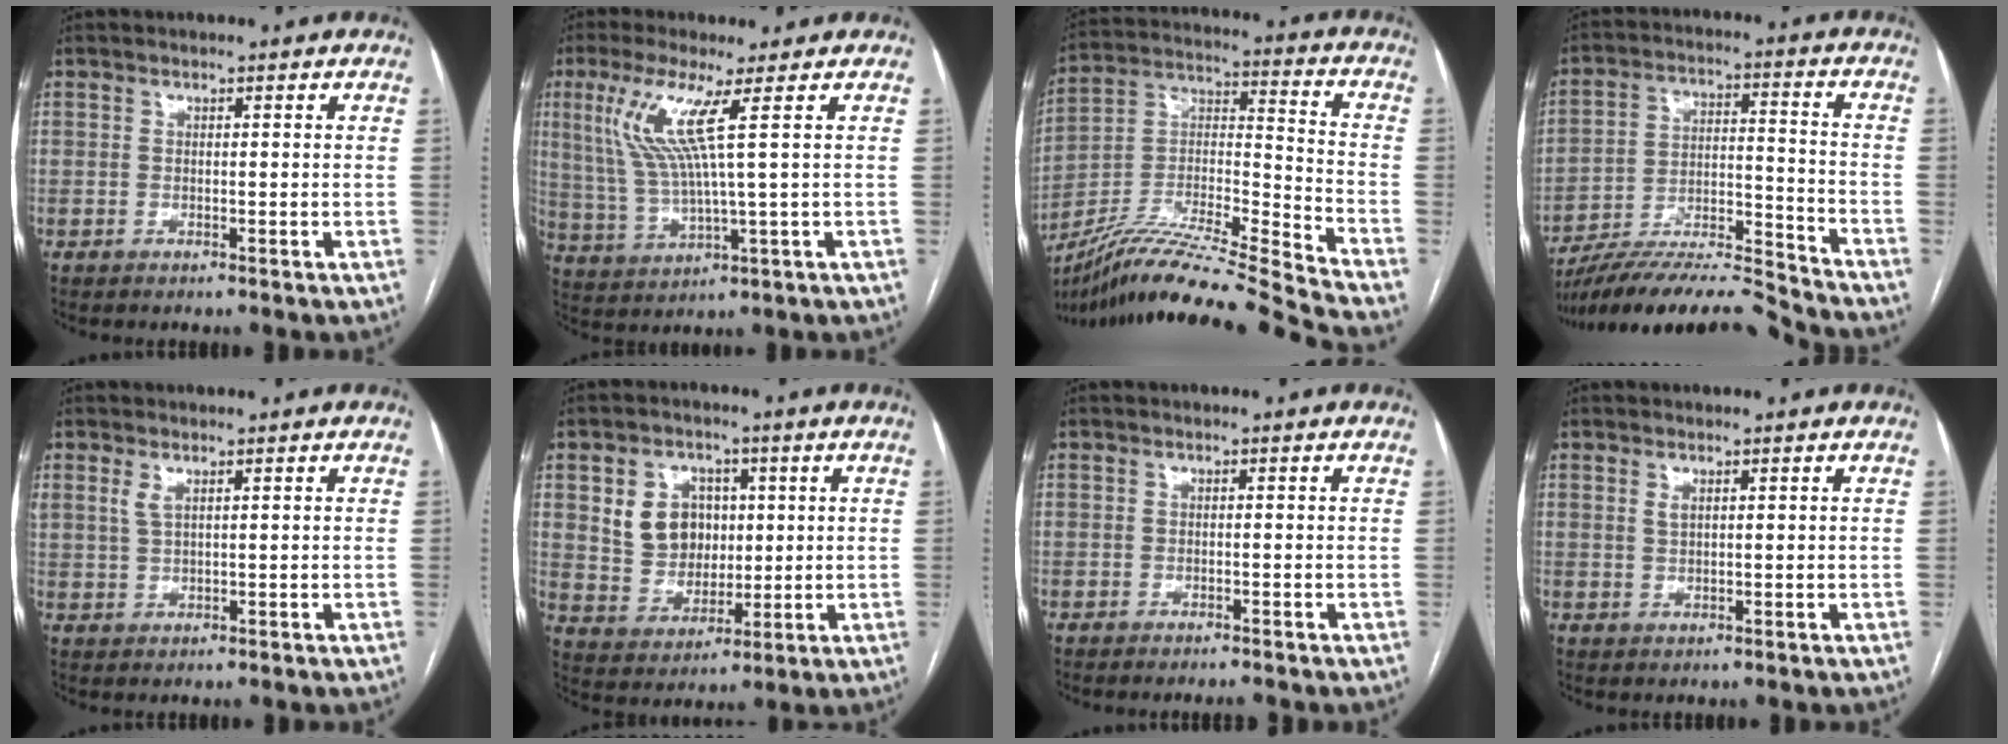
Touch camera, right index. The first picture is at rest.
{"total": 8.9, "force": [3.3, -0.6, 8.3], "torque": [-0.186, 0.000, 0.070]}
{"total": 21.5, "force": [-18.9, -2.3, 10.0], "torque": [-0.196, -0.004, -0.334]}
{"total": 15.4, "force": [-14.7, -0.3, 4.8], "torque": [-0.082, 0.023, -0.256]}
{"total": 1.9, "force": [1.1, 0.6, 1.4], "torque": [-0.036, 0.002, 0.029]}
{"total": 8.7, "force": [2.4, 7.1, 4.4], "torque": [-0.089, 0.021, 0.056]}
{"total": 1.1, "force": [-1.1, 0.0, 0.4], "torque": [-0.006, -0.003, -0.014]}
{"total": 1.0, "force": [0.6, 0.3, 0.7], "torque": [-0.015, -0.001, 0.012]}